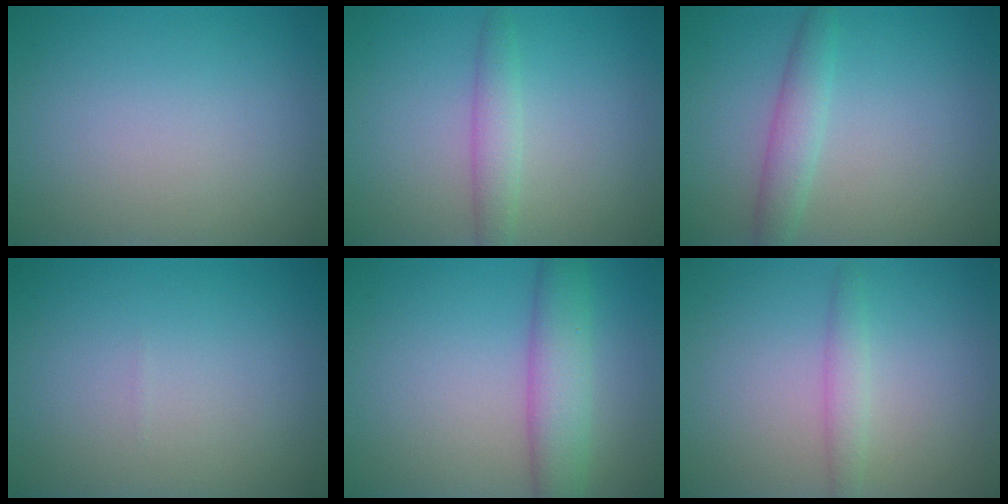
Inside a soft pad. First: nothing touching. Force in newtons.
{"total": 2.1, "press": 2.1, "slide": 0.1}
{"total": 2.5, "press": 2.5, "slide": 0.1}
{"total": 0.0}
{"total": 4.6, "press": 4.6, "slide": 0.1}
{"total": 1.6, "press": 1.6, "slide": 0.0}